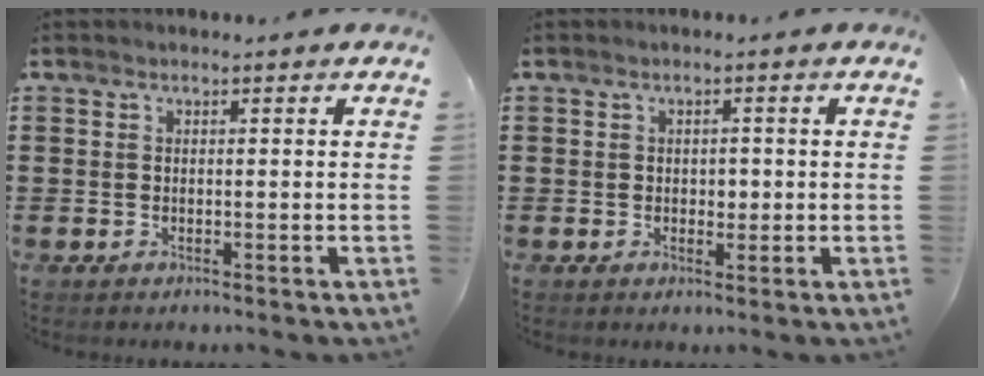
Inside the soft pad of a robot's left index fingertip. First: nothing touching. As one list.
[{"total": 1.4, "force": [0.2, 1.0, 0.9], "torque": [-0.012, 0.003, 0.001]}]